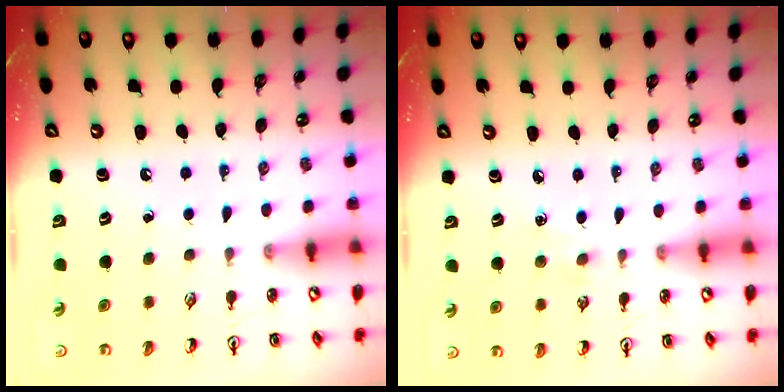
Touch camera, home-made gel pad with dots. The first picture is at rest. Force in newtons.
{"total": 2.9, "press": 2.9, "slide": 0.5}